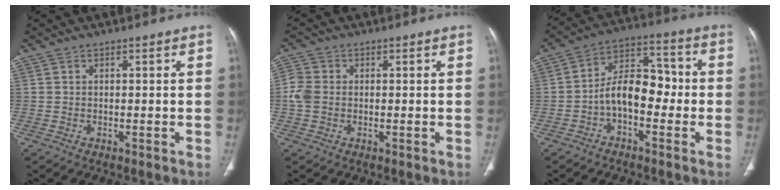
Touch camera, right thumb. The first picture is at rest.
{"total": 3.8, "force": [-0.3, 3.1, 2.2], "torque": [-0.057, 0.006, -0.012]}
{"total": 10.3, "force": [-2.3, 6.3, 7.8], "torque": [-0.104, 0.046, -0.051]}